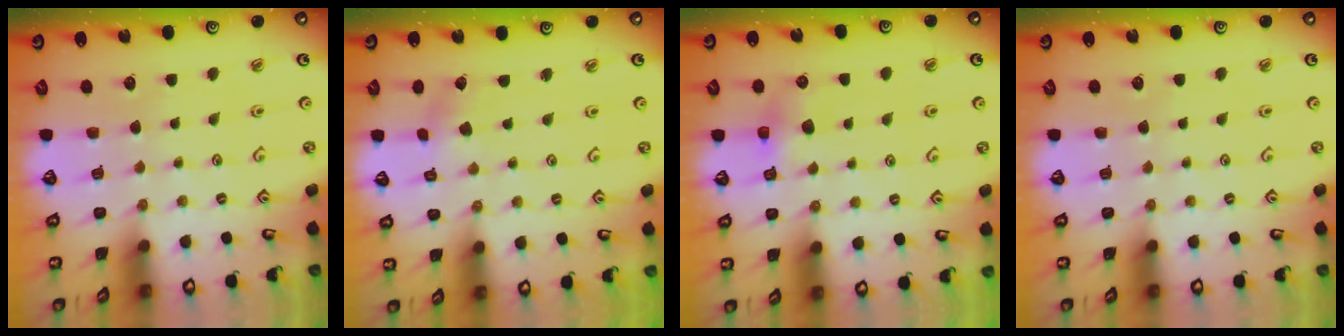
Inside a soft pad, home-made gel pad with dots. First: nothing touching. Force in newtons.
{"total": 2.0, "press": 2.0, "slide": 0.3}
{"total": 5.6, "press": 5.5, "slide": 0.4}
{"total": 0.0}